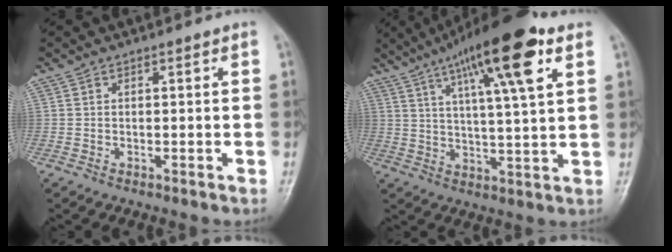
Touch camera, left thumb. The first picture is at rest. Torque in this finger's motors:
{"motor_torque": [0.84, 0.73, 1.68, -1.09, 0.38]}